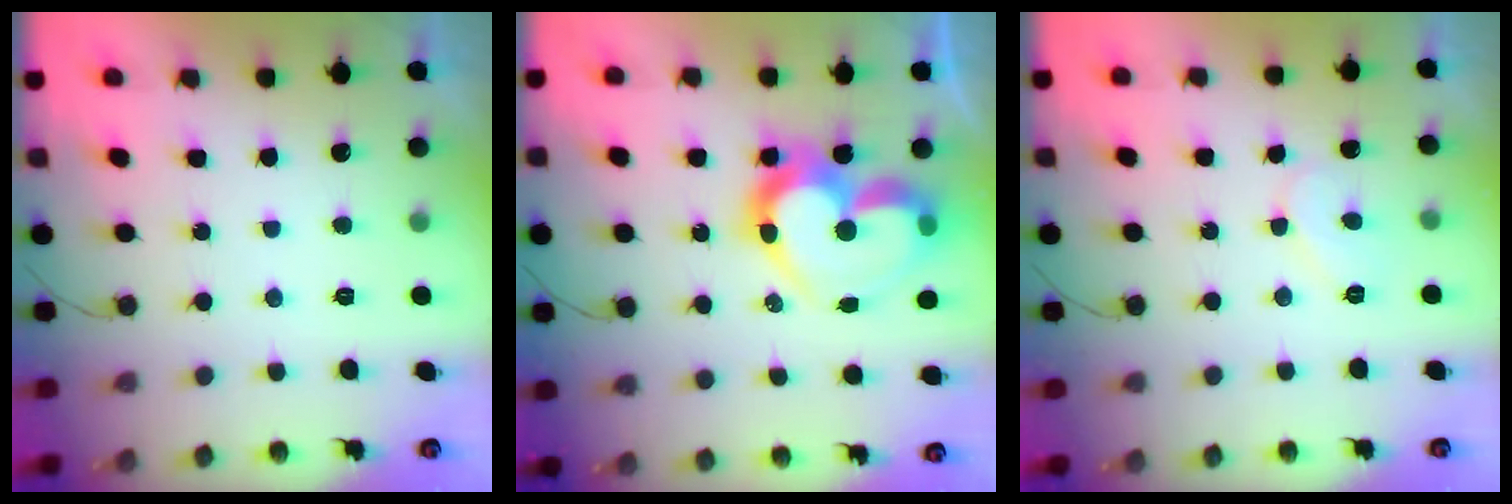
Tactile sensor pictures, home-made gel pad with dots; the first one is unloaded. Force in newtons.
{"total": 17.7, "press": 17.6, "slide": 1.9}
{"total": 6.6, "press": 6.6, "slide": 0.6}